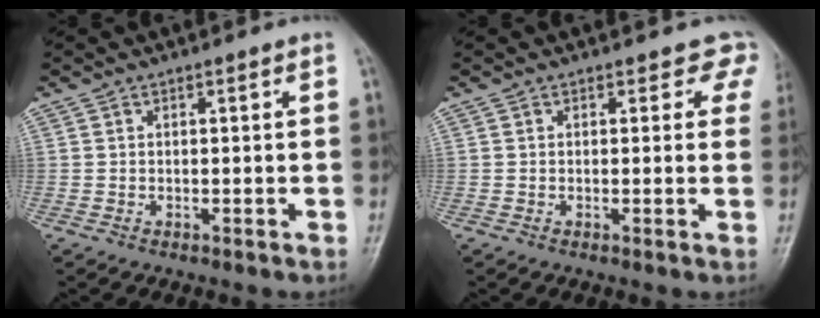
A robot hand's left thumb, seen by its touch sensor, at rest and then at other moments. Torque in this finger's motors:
{"motor_torque": [0.09, 0.14, -0.01, 0.08, 0.06]}